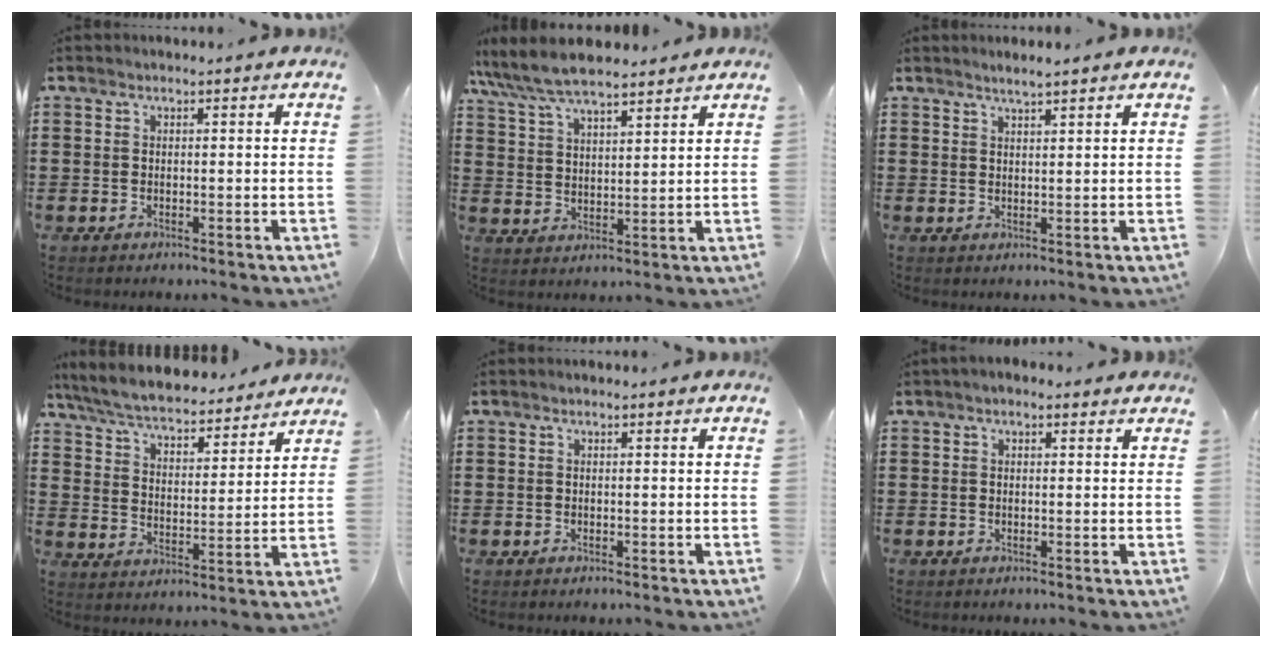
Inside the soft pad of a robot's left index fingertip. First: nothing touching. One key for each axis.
{"total": 7.0, "fx": 6.4, "fy": 1.5, "fz": 2.4, "tx": -0.071, "ty": -0.019, "tz": 0.116}
{"total": 1.7, "fx": 1.6, "fy": -0.1, "fz": 0.7, "tx": -0.016, "ty": 0.001, "tz": 0.029}
{"total": 6.6, "fx": 6.3, "fy": 0.6, "fz": 2.0, "tx": -0.066, "ty": -0.038, "tz": 0.109}
{"total": 0.0}
{"total": 1.1, "fx": 0.5, "fy": 0.8, "fz": 0.5, "tx": -0.013, "ty": 0.008, "tz": 0.007}